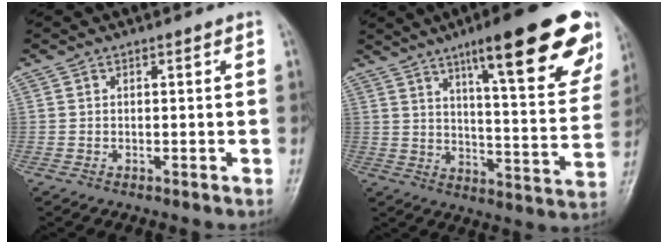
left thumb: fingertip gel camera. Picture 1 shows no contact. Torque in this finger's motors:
{"motor_torque": [2.46, 1.54, 1.75, -1.02, 0.38]}